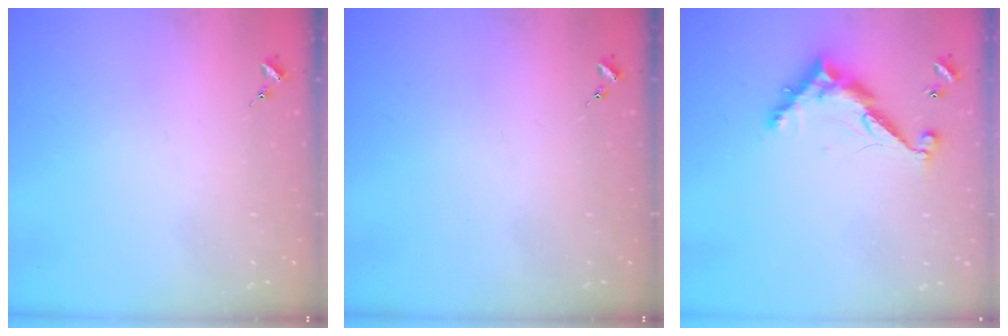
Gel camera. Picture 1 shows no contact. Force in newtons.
{"total": 0.0}
{"total": 10.2, "press": 10.2, "slide": 0.8}